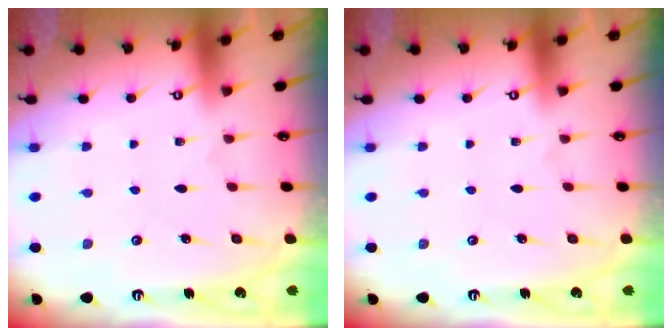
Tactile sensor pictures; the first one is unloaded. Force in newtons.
{"total": 0.0}